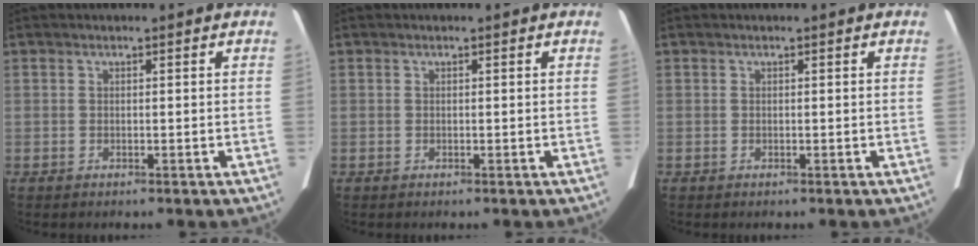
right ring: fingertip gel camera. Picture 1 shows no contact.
{"total": 0.0}
{"total": 0.0}